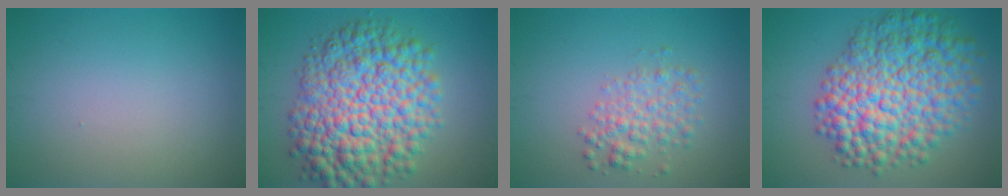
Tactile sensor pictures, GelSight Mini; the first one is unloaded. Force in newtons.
{"total": 11.6, "press": 11.6, "slide": 0.2}
{"total": 3.0, "press": 3.0, "slide": 0.1}
{"total": 10.9, "press": 10.9, "slide": 0.2}